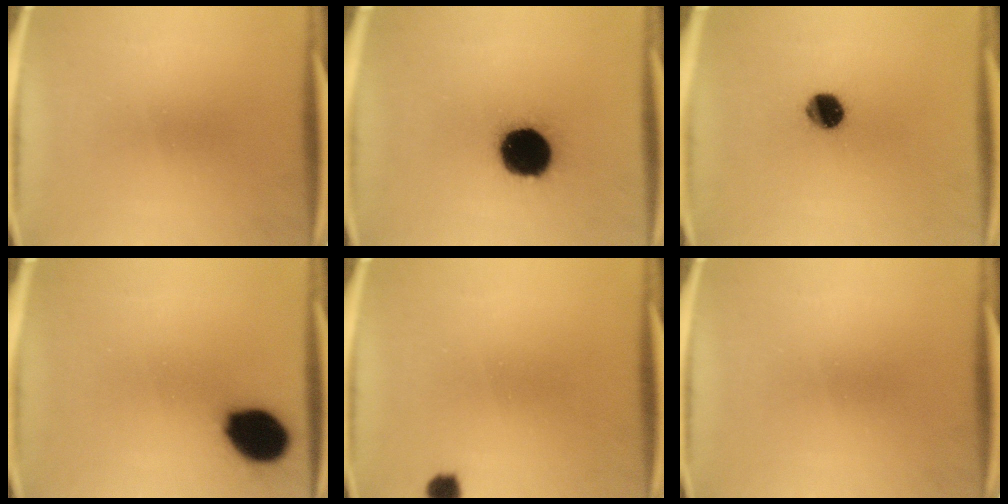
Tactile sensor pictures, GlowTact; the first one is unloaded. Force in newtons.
{"total": 18.6}
{"total": 7.6}
{"total": 13.0}
{"total": 2.2}
{"total": 0.0}